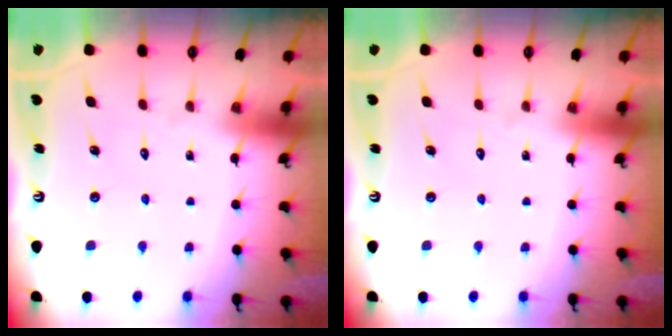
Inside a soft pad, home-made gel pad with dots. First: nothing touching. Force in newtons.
{"total": 0.0}